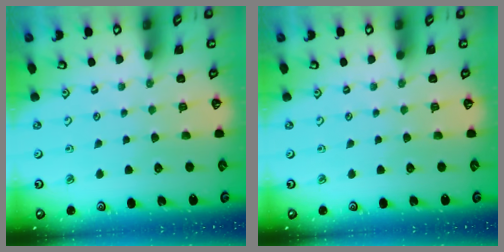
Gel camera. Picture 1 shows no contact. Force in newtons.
{"total": 0.0}